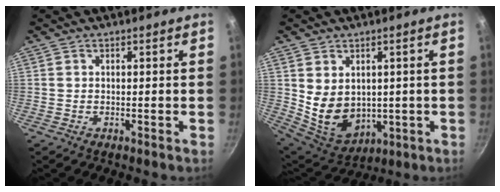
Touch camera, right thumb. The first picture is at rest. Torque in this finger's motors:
{"motor_torque": [-0.82, 0.88, 0.93, 0.57, 0.34]}